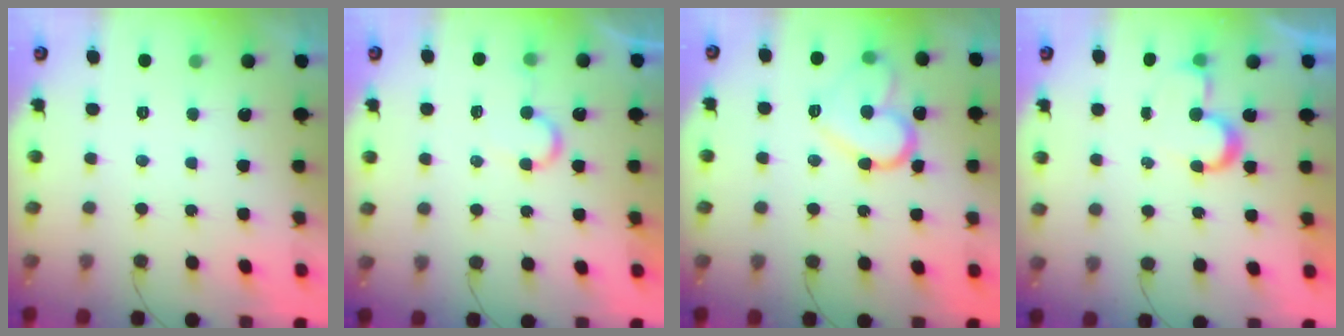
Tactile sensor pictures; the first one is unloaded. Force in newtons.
{"total": 7.7, "press": 7.7, "slide": 0.7}
{"total": 14.1, "press": 14.1, "slide": 1.1}
{"total": 6.8, "press": 6.8, "slide": 0.7}